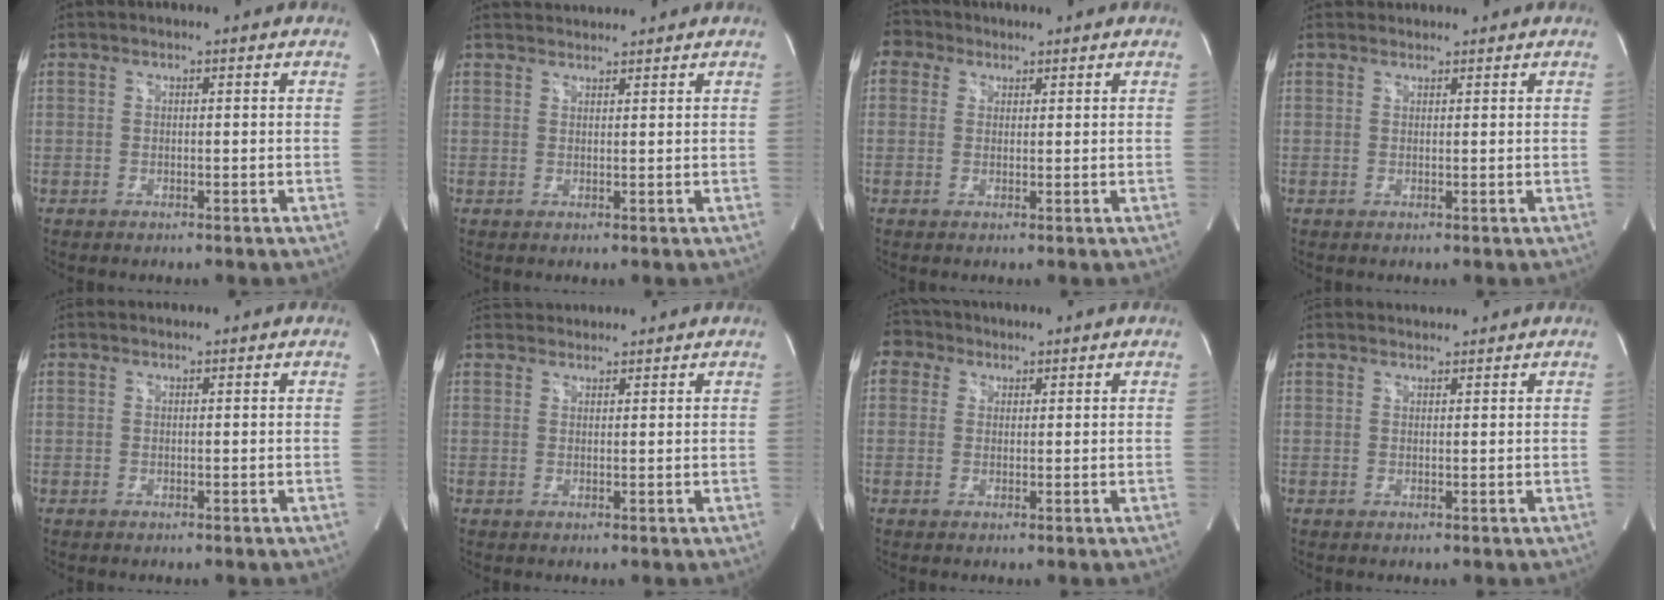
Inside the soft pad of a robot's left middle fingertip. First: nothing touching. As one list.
[{"total": 2.9, "force": [2.9, 0.1, -0.1], "torque": [-0.006, 0.024, 0.054]}, {"total": 3.5, "force": [2.1, 2.7, 0.5], "torque": [-0.013, 0.021, 0.038]}, {"total": 2.0, "force": [1.8, 0.6, -0.2], "torque": [0.002, 0.024, 0.033]}, {"total": 0.6, "force": [0.6, 0.1, -0.1], "torque": [-0.005, 0.013, 0.014]}, {"total": 3.5, "force": [3.4, 0.8, 0.0], "torque": [-0.003, 0.031, 0.060]}, {"total": 3.7, "force": [2.0, 3.0, 0.5], "torque": [-0.013, 0.021, 0.037]}, {"total": 2.2, "force": [2.2, 0.2, -0.1], "torque": [-0.005, 0.021, 0.041]}]